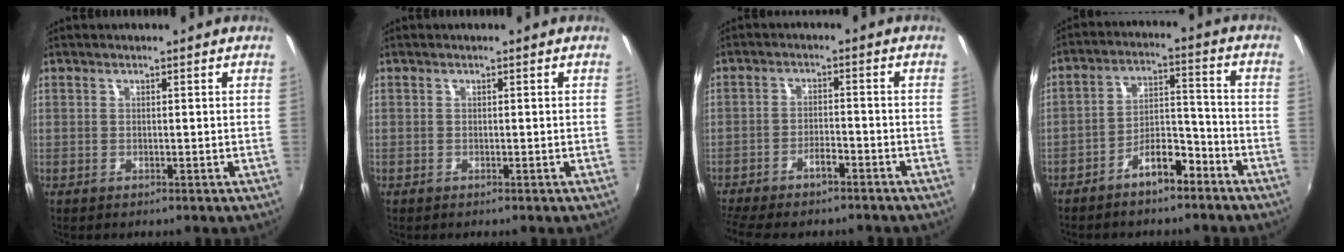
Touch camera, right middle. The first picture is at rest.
{"total": 0.0}
{"total": 7.5, "force": [-6.3, 1.7, 3.7], "torque": [-0.090, -0.009, -0.104]}
{"total": 7.6, "force": [-5.6, 3.0, 4.2], "torque": [-0.076, 0.032, -0.085]}